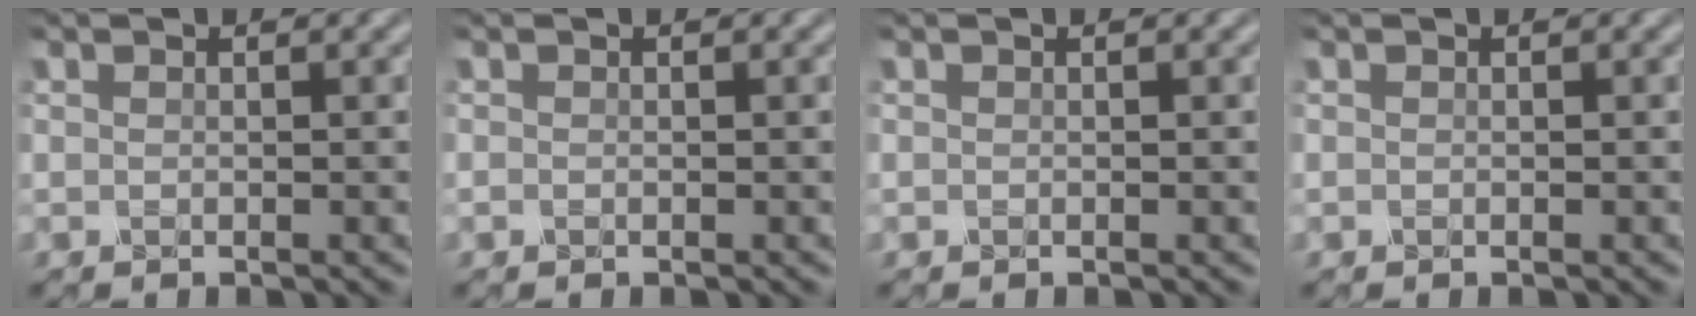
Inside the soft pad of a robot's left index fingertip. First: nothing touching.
{"total": 0.0}
{"total": 0.0}
{"total": 0.0}